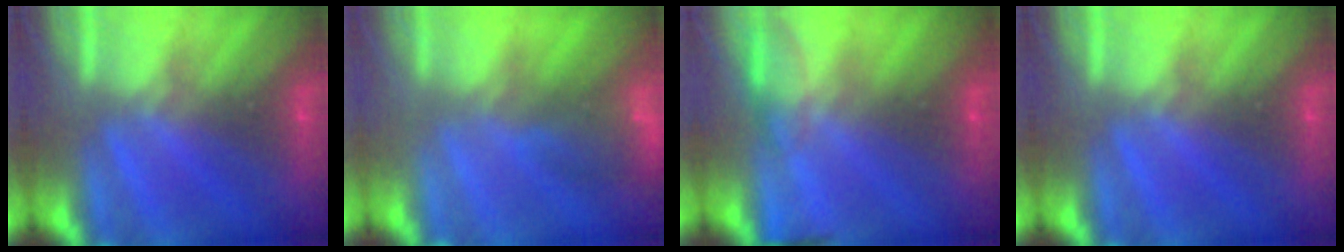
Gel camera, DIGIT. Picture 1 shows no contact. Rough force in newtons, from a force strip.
{"total": 8.6}
{"total": 5.2}
{"total": 0.0}